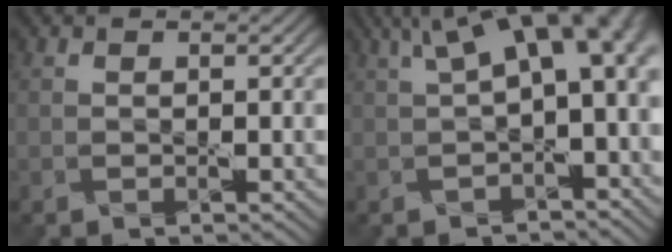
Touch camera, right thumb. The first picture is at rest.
{"total": 11.3, "force": [2.6, 5.0, 9.8], "torque": [-0.146, 0.012, 0.048]}